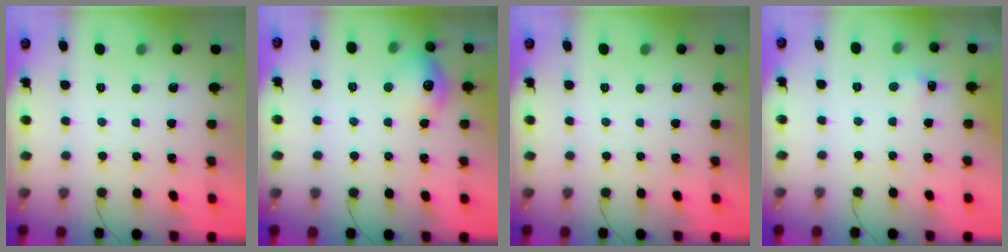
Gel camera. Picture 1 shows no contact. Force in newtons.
{"total": 10.9, "press": 10.8, "slide": 0.5}
{"total": 0.0}
{"total": 4.9, "press": 4.7, "slide": 1.1}